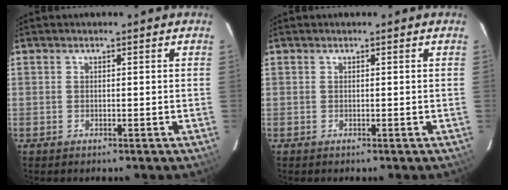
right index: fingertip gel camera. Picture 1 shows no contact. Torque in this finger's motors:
{"motor_torque": [0.00, 0.00, 0.00, 0.00]}